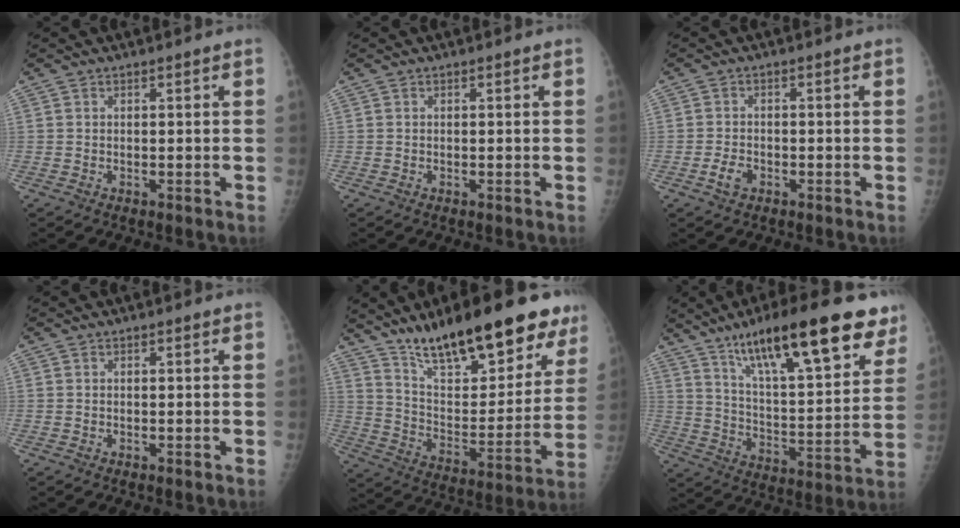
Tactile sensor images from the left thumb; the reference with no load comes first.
{"total": 0.0}
{"total": 2.9, "force": [-1.4, 1.9, 1.7], "torque": [-0.031, 0.007, -0.025]}
{"total": 0.0}
{"total": 25.4, "force": [18.1, 8.5, 15.7], "torque": [-0.190, -0.075, 0.287]}
{"total": 25.4, "force": [15.8, 7.0, 18.7], "torque": [-0.256, -0.042, 0.251]}